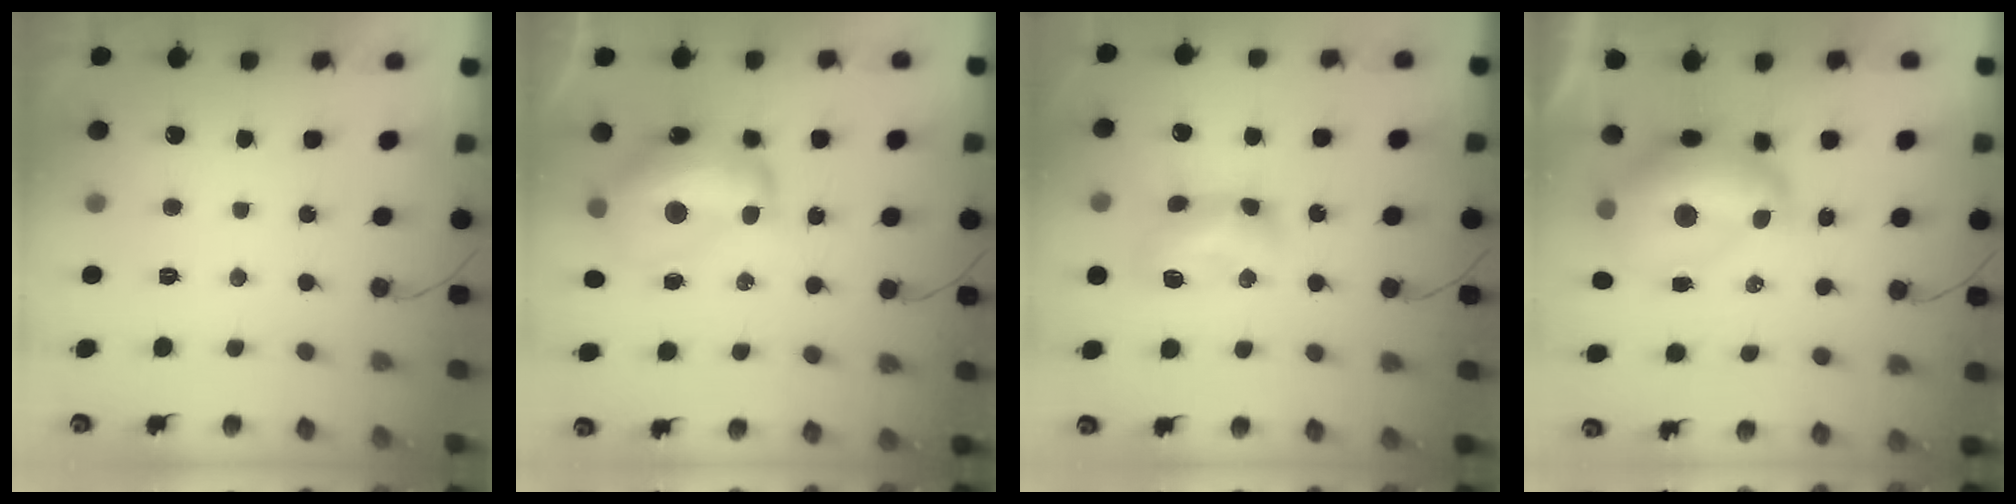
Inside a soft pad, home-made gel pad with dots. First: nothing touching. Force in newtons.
{"total": 15.3, "press": 15.3, "slide": 1.0}
{"total": 10.1, "press": 10.0, "slide": 0.5}
{"total": 15.1, "press": 15.1, "slide": 1.1}